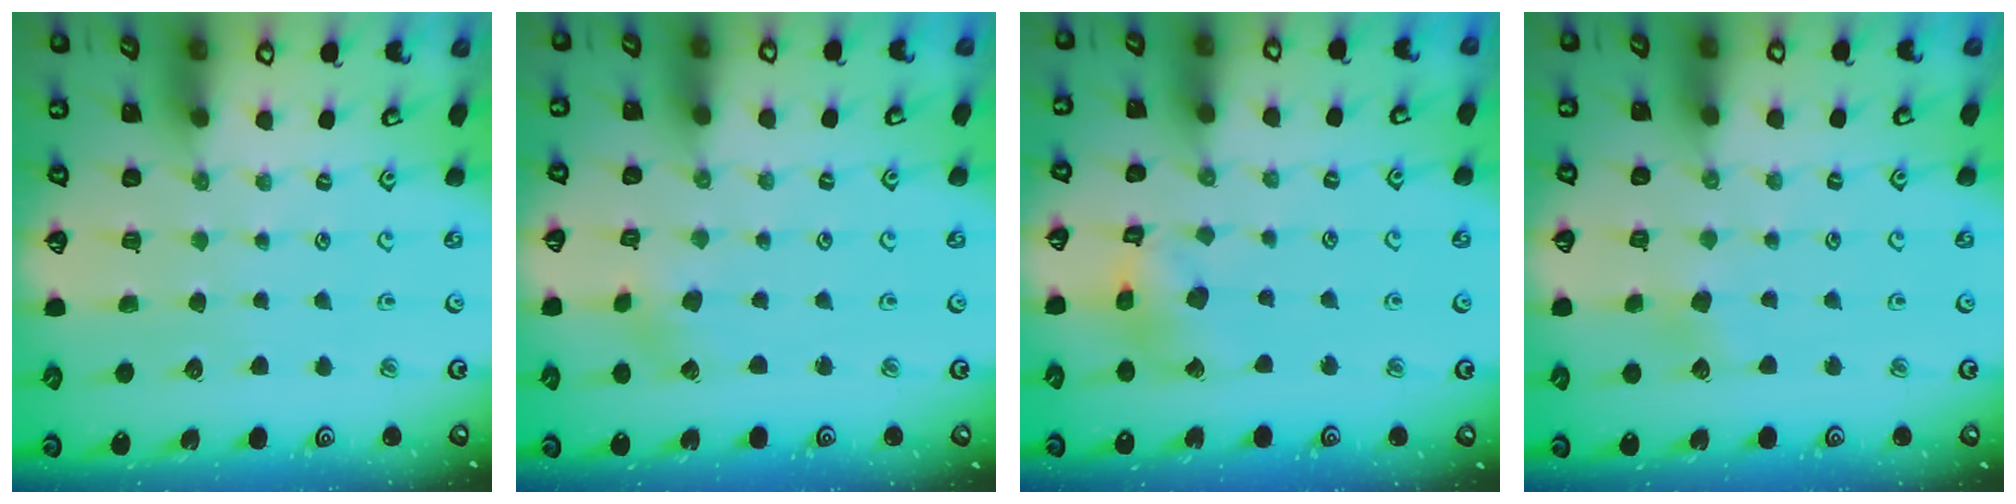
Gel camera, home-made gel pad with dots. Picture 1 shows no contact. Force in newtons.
{"total": 2.5, "press": 2.4, "slide": 0.6}
{"total": 9.6, "press": 9.5, "slide": 1.1}
{"total": 4.4, "press": 4.4, "slide": 0.3}